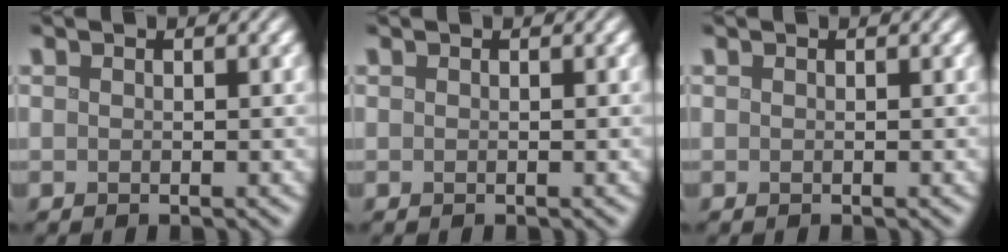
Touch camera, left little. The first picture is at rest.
{"total": 0.0}
{"total": 0.0}